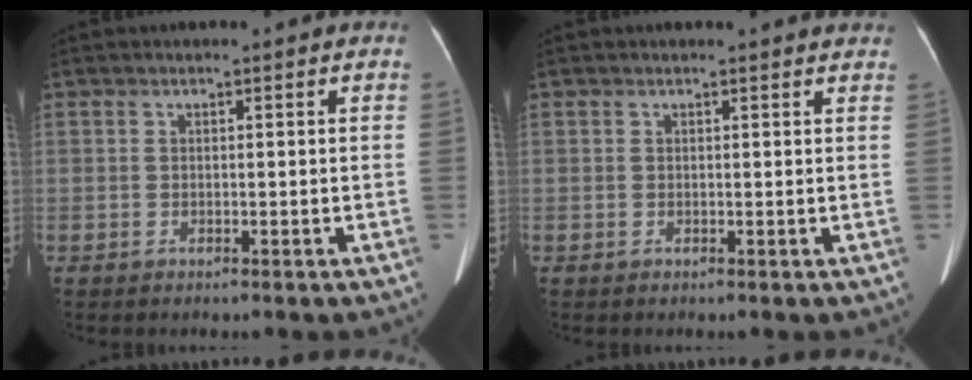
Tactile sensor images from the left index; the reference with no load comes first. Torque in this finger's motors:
{"motor_torque": [-0.02, -0.28, -0.07, -0.05]}